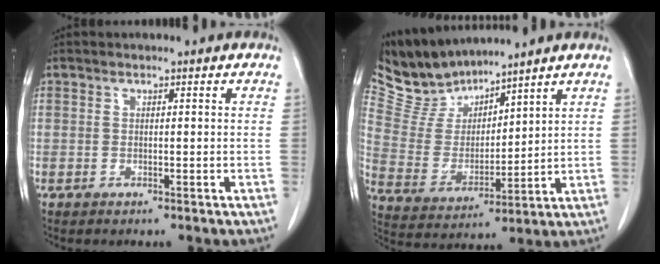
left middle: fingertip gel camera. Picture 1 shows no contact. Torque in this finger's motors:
{"motor_torque": [0.59, -0.64, -0.11, -0.05]}